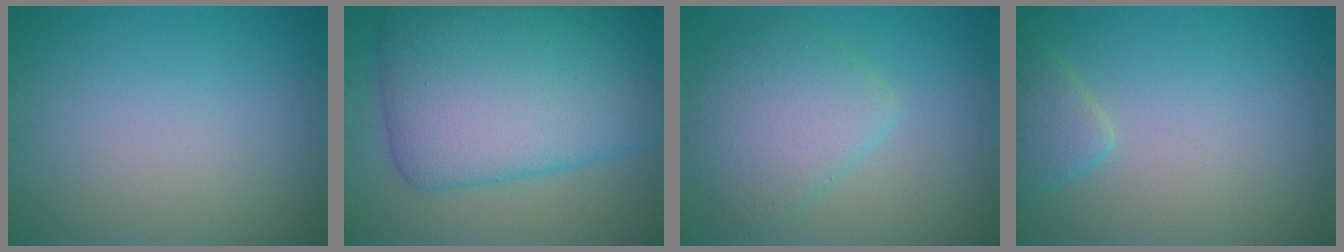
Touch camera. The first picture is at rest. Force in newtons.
{"total": 11.3, "press": 11.3, "slide": 0.1}
{"total": 5.2, "press": 5.2, "slide": 0.3}
{"total": 2.3, "press": 2.2, "slide": 0.2}